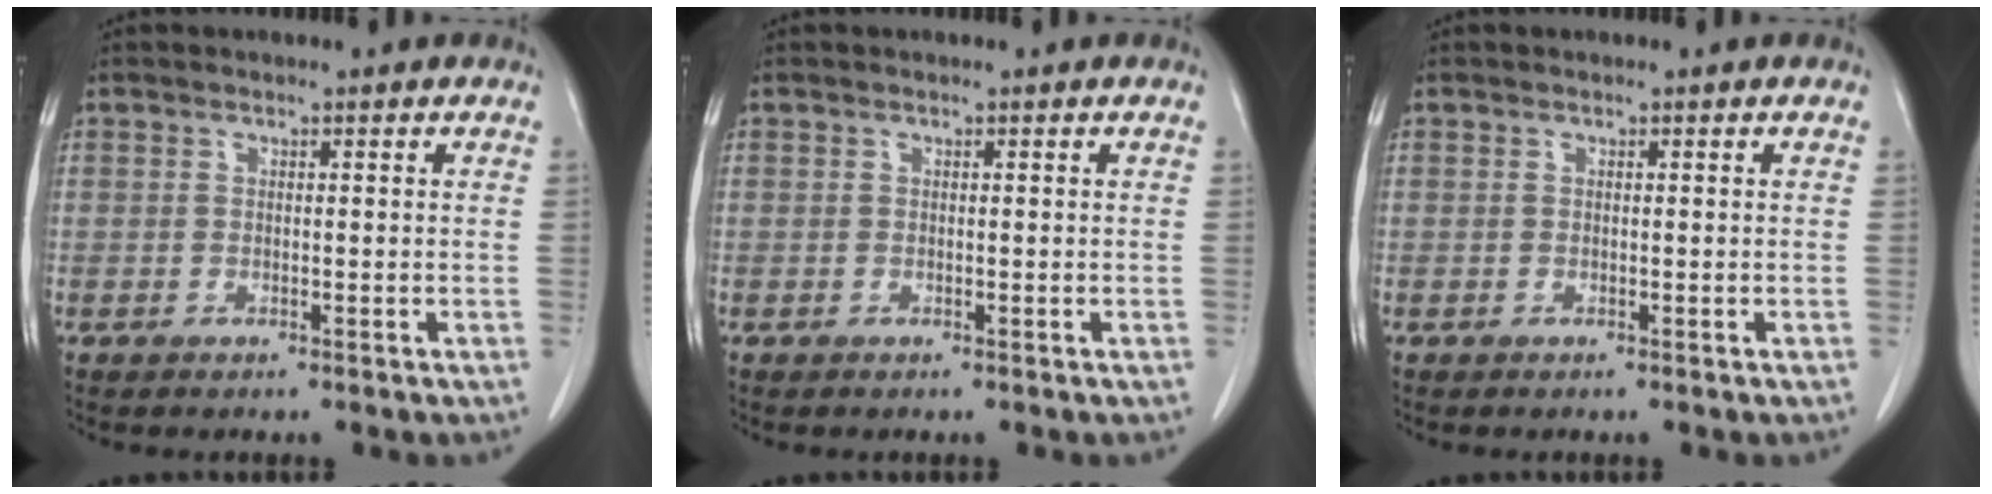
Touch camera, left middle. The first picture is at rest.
{"total": 0.0}
{"total": 0.0}